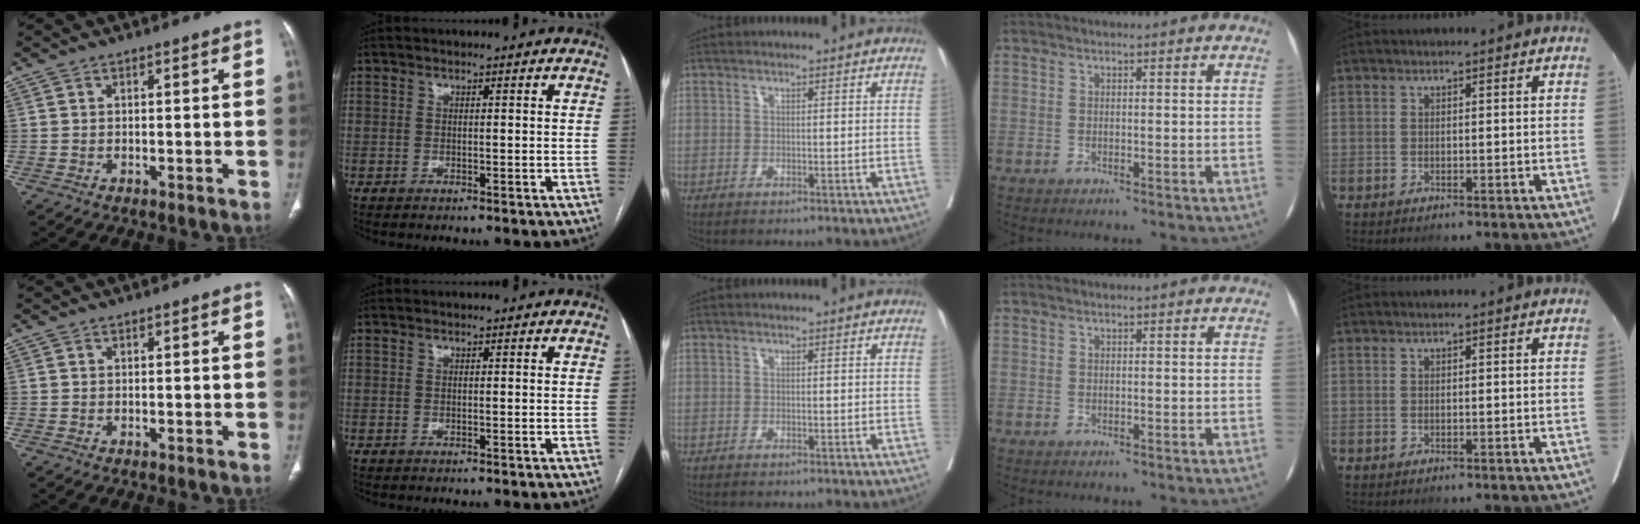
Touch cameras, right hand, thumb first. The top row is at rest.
{}